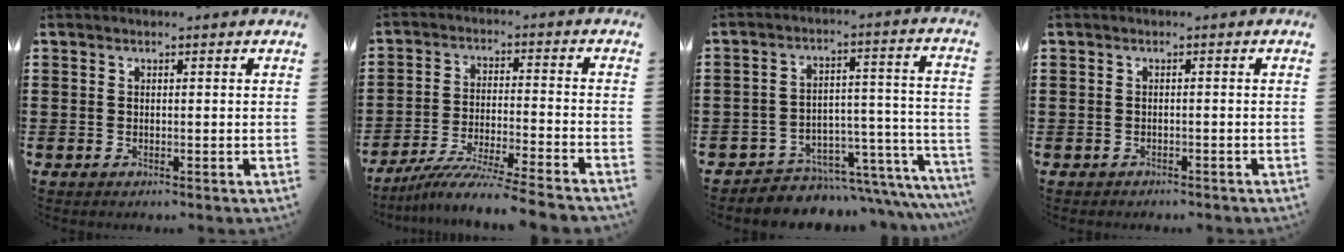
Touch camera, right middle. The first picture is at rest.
{"total": 7.5, "force": [-6.7, -0.8, 3.2], "torque": [-0.059, -0.011, -0.129]}
{"total": 4.2, "force": [-3.7, 1.9, 0.7], "torque": [-0.016, 0.006, -0.072]}
{"total": 0.0}